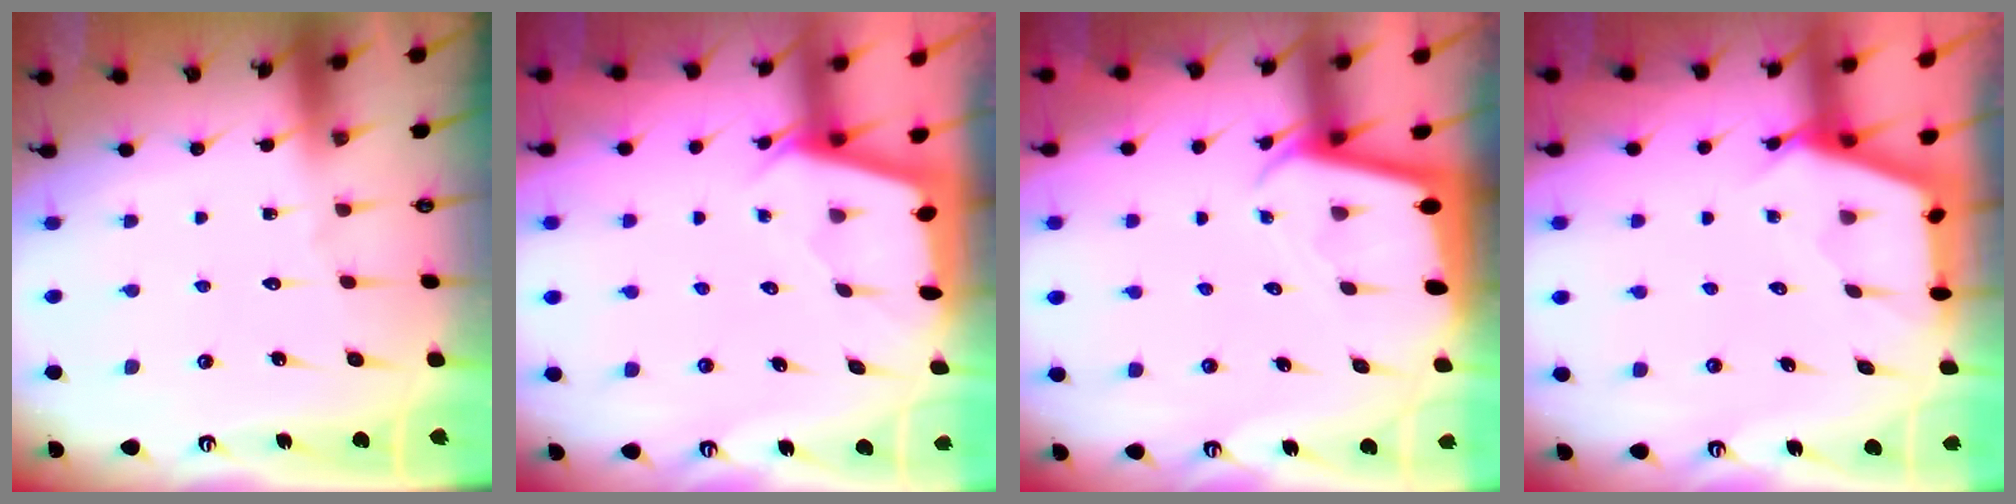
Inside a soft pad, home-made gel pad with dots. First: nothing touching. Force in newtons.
{"total": 2.0, "press": 2.0, "slide": 0.3}
{"total": 2.1, "press": 2.1, "slide": 0.2}
{"total": 2.6, "press": 2.6, "slide": 0.4}